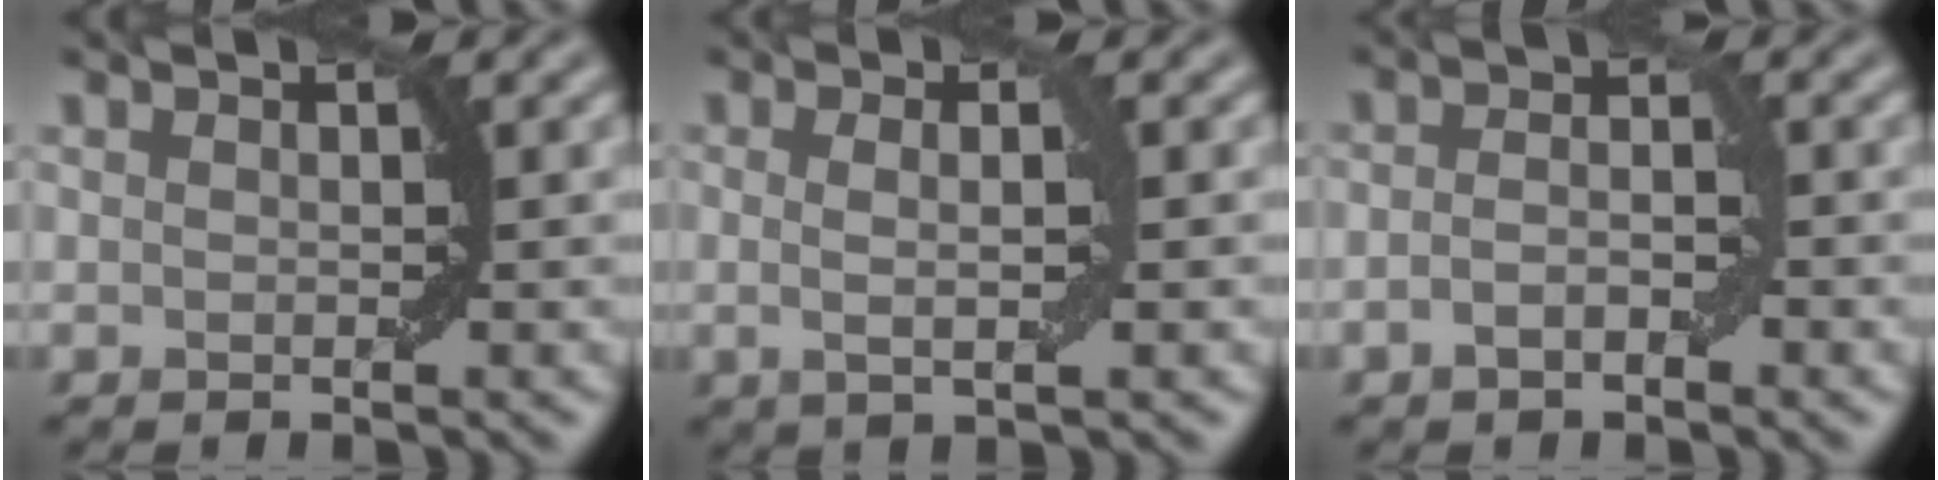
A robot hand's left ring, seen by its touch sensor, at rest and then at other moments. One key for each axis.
{"total": 2.4, "fx": 0.1, "fy": 0.4, "fz": 2.3, "tx": -0.041, "ty": -0.003, "tz": -0.002}
{"total": 2.3, "fx": -1.0, "fy": 1.0, "fz": 1.8, "tx": -0.036, "ty": 0.001, "tz": -0.020}